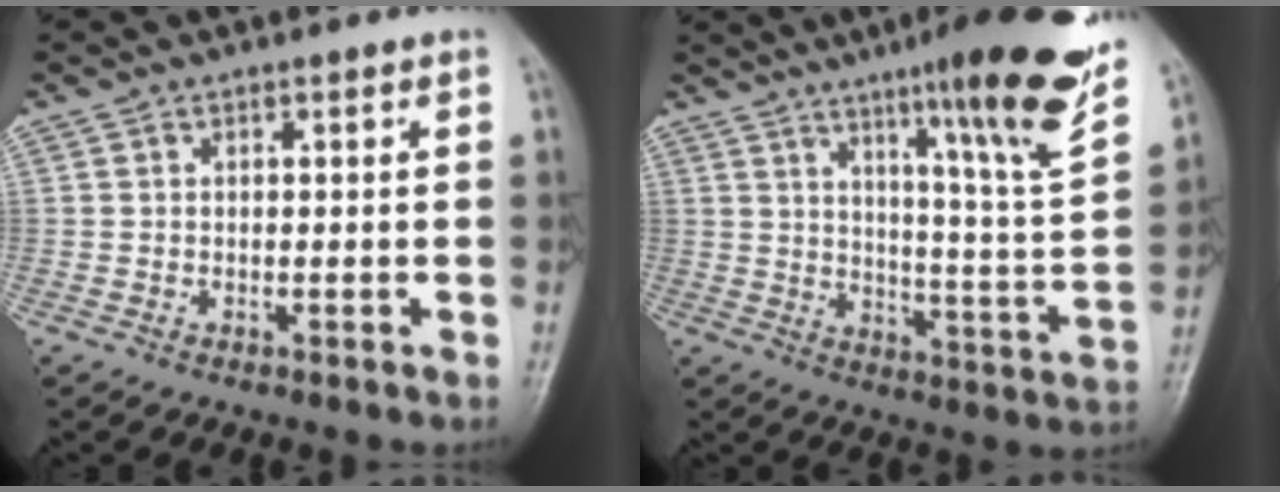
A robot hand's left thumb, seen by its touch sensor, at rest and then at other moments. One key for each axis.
{"total": 20.0, "fx": 12.4, "fy": 1.5, "fz": 15.6, "tx": -0.195, "ty": -0.067, "tz": 0.176}